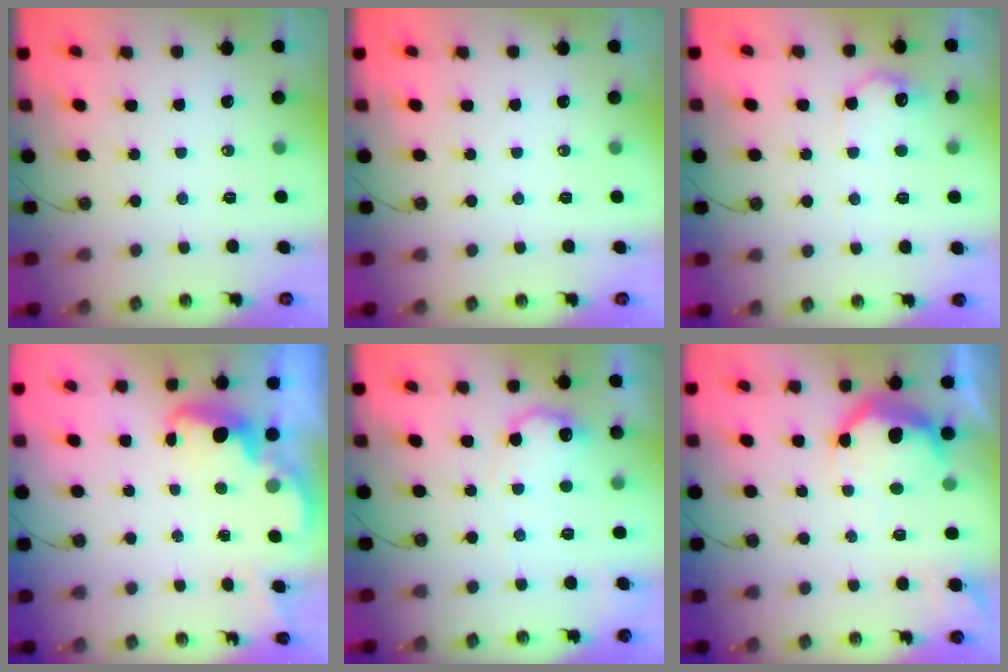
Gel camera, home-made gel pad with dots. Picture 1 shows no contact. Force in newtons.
{"total": 0.0}
{"total": 9.9, "press": 9.8, "slide": 0.6}
{"total": 2.6, "press": 2.5, "slide": 0.8}
{"total": 10.2, "press": 10.2, "slide": 0.1}
{"total": 14.2, "press": 14.2, "slide": 0.9}